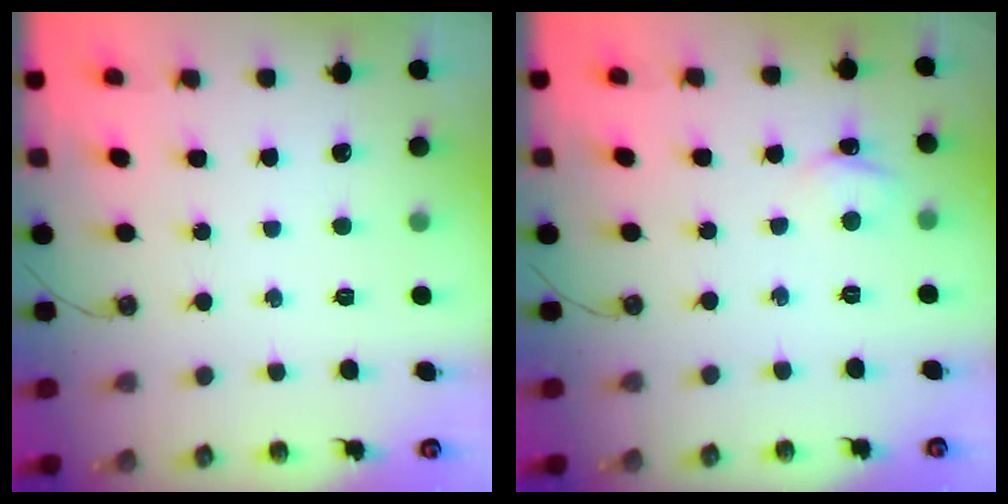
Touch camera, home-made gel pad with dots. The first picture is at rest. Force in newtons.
{"total": 4.8, "press": 4.8, "slide": 0.4}